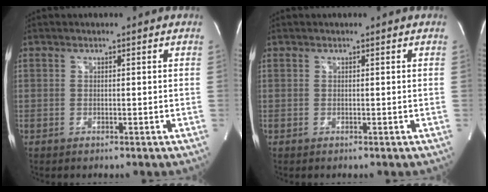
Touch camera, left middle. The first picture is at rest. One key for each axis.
{"total": 0.0}